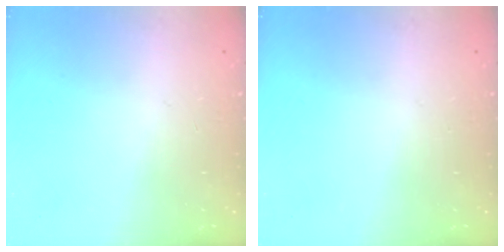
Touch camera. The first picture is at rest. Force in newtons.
{"total": 0.0}